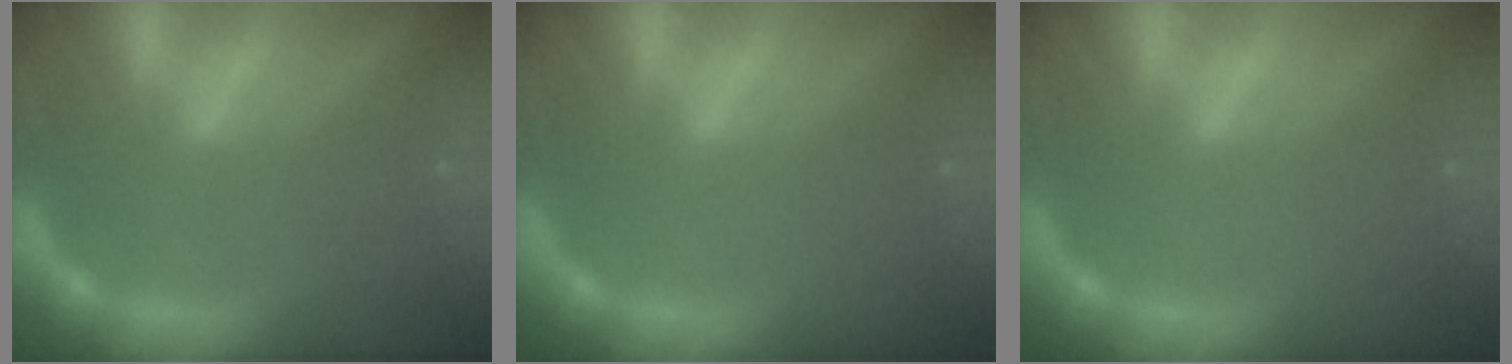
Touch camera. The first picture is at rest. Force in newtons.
{"total": 0.0}
{"total": 0.0}